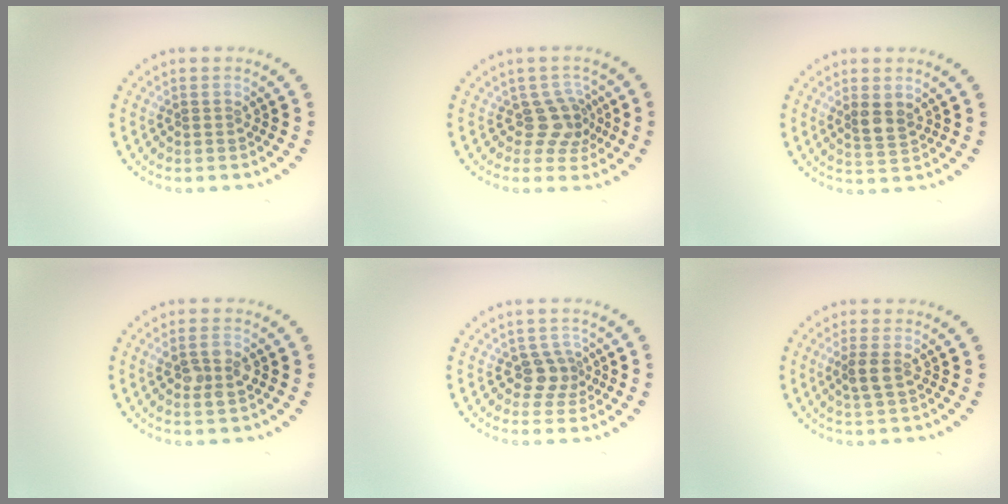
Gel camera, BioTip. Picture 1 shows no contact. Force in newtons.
{"total": 2.8, "press": 2.1, "slide": 1.8}
{"total": 2.0, "press": 1.8, "slide": 0.9}
{"total": 2.3, "press": 2.3, "slide": 0.5}
{"total": 2.3, "press": 1.8, "slide": 1.5}
{"total": 1.4, "press": 1.4, "slide": 0.5}